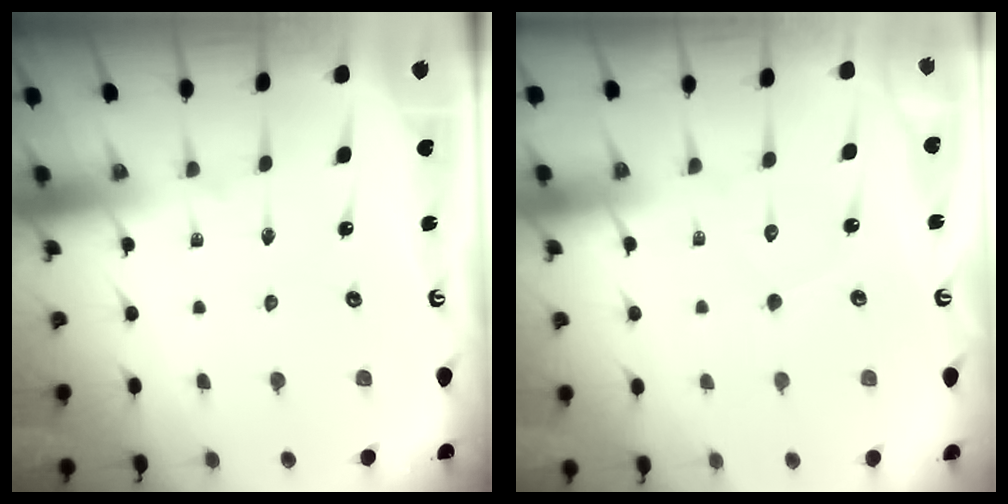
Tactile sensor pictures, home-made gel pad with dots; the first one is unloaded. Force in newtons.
{"total": 5.2, "press": 5.2, "slide": 0.4}